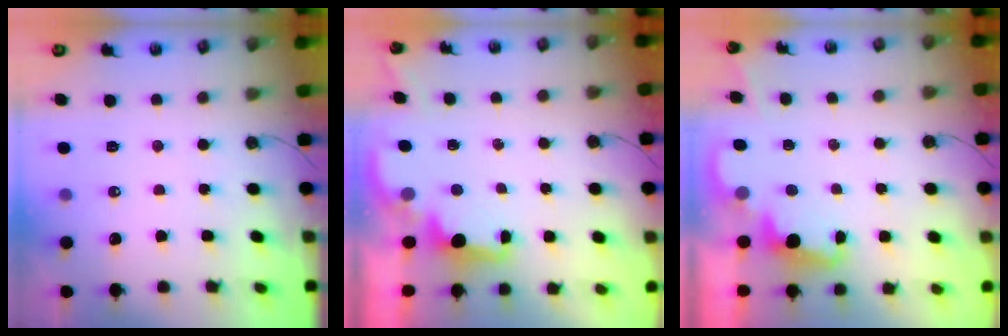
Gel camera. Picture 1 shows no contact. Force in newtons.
{"total": 1.9, "press": 1.7, "slide": 0.8}
{"total": 2.3, "press": 2.3, "slide": 0.5}